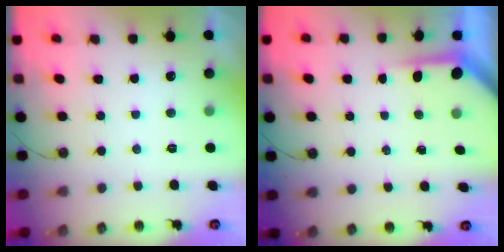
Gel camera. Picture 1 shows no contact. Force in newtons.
{"total": 3.8, "press": 3.8, "slide": 0.4}